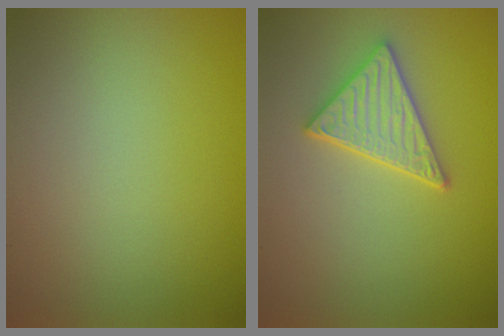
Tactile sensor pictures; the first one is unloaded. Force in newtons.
{"total": 3.7, "press": 3.3, "slide": 1.7}